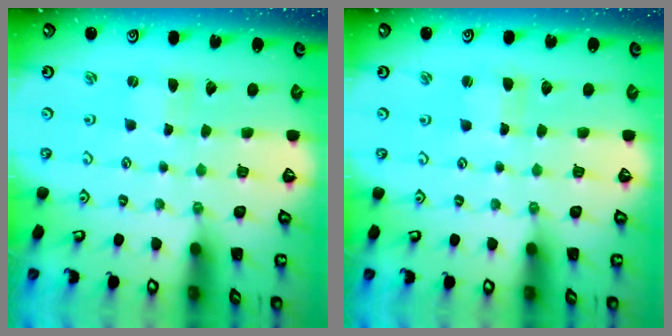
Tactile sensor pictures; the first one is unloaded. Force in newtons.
{"total": 1.5, "press": 1.5, "slide": 0.1}